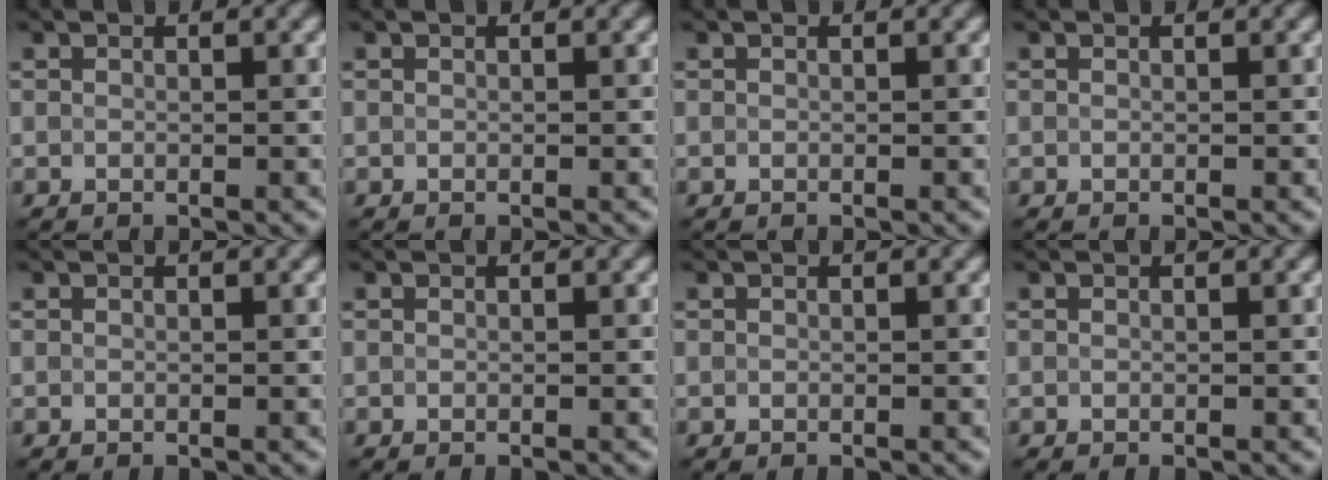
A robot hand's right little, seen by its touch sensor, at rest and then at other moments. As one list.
[{"total": 0.0}, {"total": 0.0}, {"total": 0.0}, {"total": 0.0}, {"total": 0.0}, {"total": 0.0}, {"total": 0.0}]